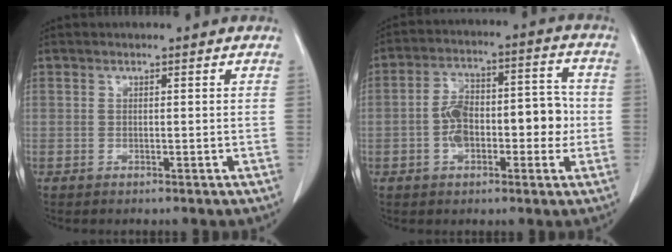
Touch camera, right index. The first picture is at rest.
{"total": 10.8, "force": [-1.7, 5.3, 9.3], "torque": [-0.151, 0.045, -0.026]}